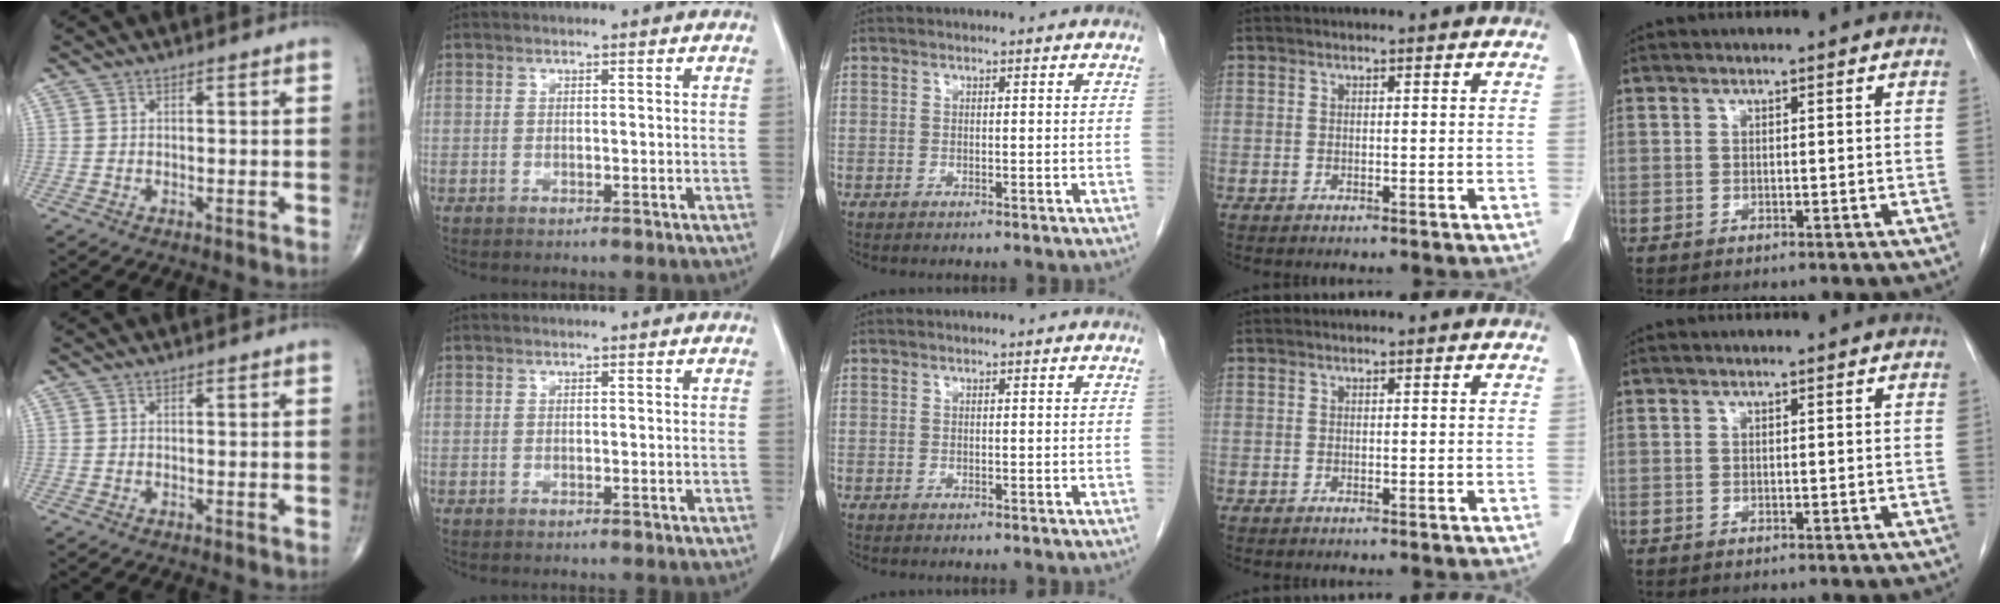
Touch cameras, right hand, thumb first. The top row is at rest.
{}